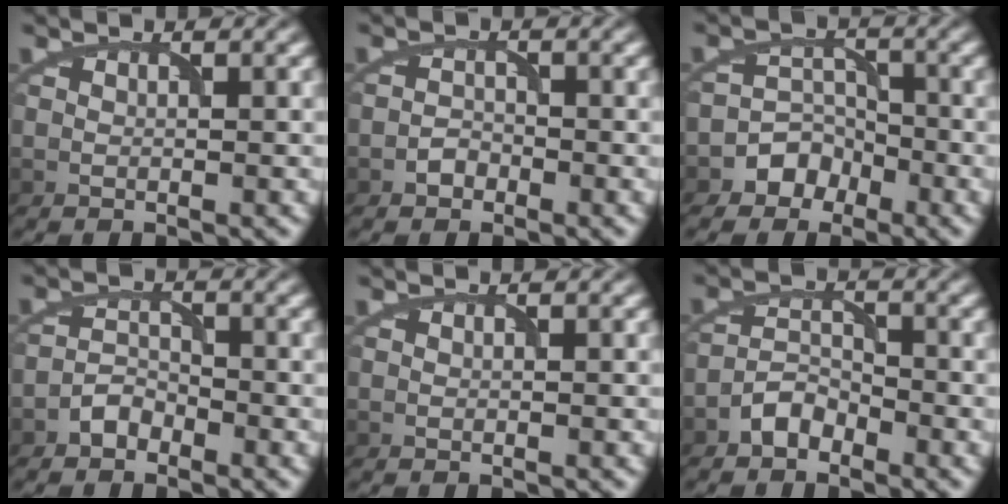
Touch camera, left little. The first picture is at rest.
{"total": 1.3, "force": [-1.0, 0.8, 0.2], "torque": [0.002, 0.005, -0.018]}
{"total": 2.9, "force": [-2.0, 2.0, 0.0], "torque": [0.020, 0.010, -0.031]}
{"total": 1.9, "force": [-1.6, 1.0, 0.3], "torque": [0.000, 0.011, -0.031]}
{"total": 0.0}
{"total": 2.4, "force": [-2.0, 1.1, 0.7], "torque": [-0.007, 0.014, -0.039]}